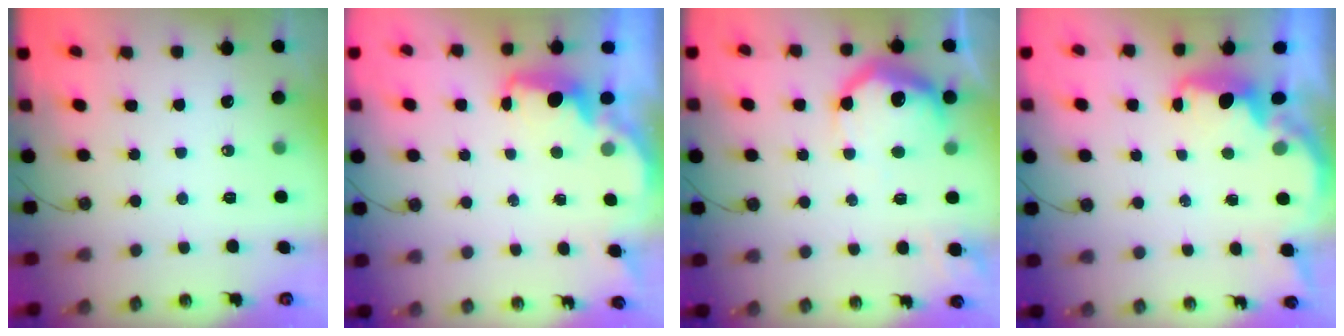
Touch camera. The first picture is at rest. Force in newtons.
{"total": 1.7, "press": 1.6, "slide": 0.5}
{"total": 14.4, "press": 14.4, "slide": 0.9}
{"total": 2.1, "press": 1.9, "slide": 0.8}